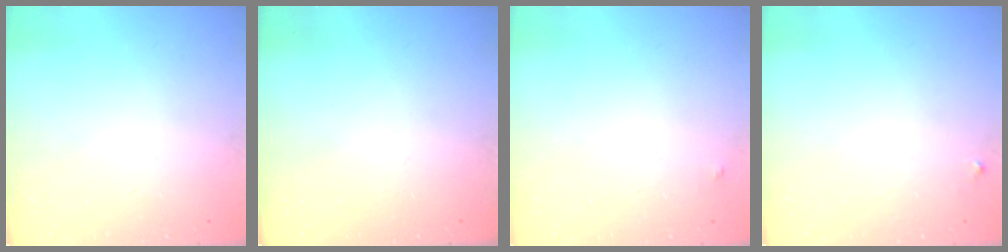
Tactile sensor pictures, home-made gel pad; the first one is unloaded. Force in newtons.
{"total": 0.0}
{"total": 4.0, "press": 4.0, "slide": 0.2}
{"total": 2.3, "press": 2.3, "slide": 0.2}